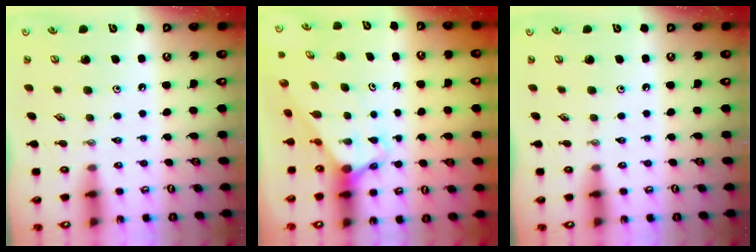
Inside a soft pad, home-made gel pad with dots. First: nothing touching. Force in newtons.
{"total": 2.7, "press": 2.7, "slide": 0.0}
{"total": 0.0}